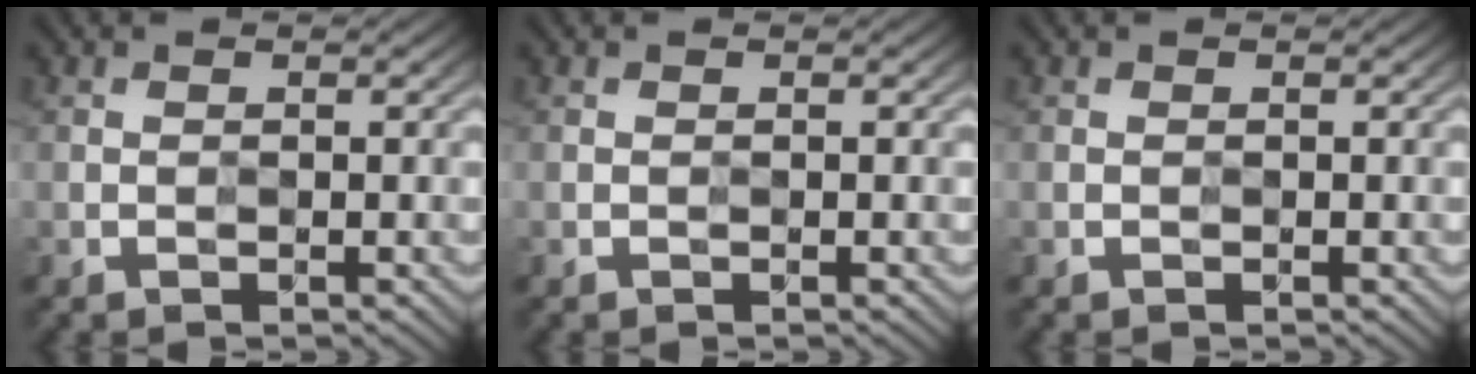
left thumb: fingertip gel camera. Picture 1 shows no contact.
{"total": 0.0}
{"total": 0.0}